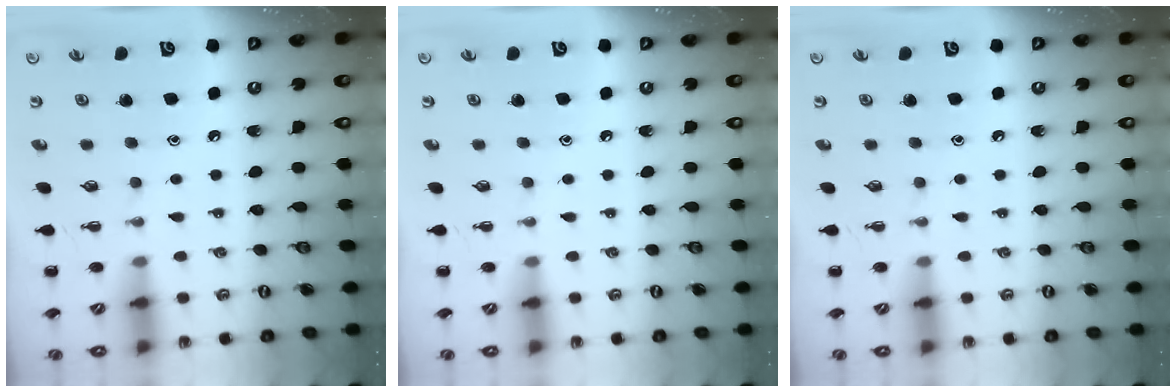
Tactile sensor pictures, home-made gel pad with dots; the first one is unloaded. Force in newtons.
{"total": 0.0}
{"total": 0.0}